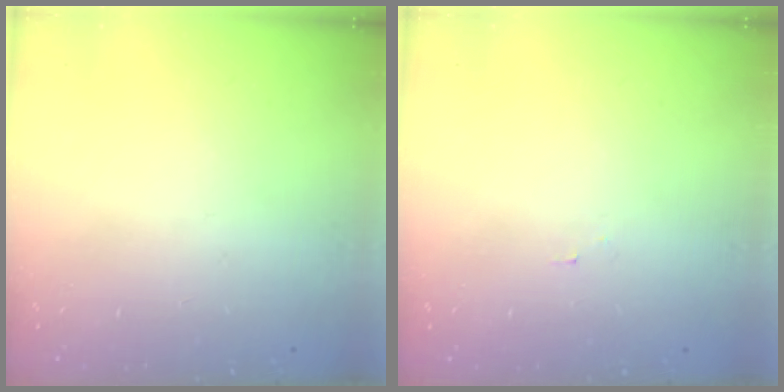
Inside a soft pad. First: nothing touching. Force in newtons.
{"total": 2.2, "press": 2.2, "slide": 0.2}